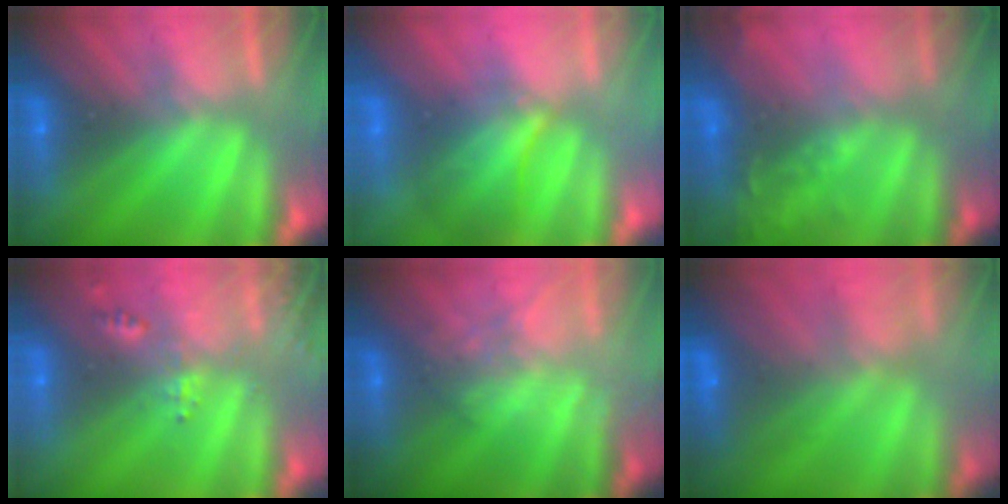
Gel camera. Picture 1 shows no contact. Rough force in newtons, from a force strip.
{"total": 3.1}
{"total": 2.1}
{"total": 2.4}
{"total": 11.7}
{"total": 9.3}